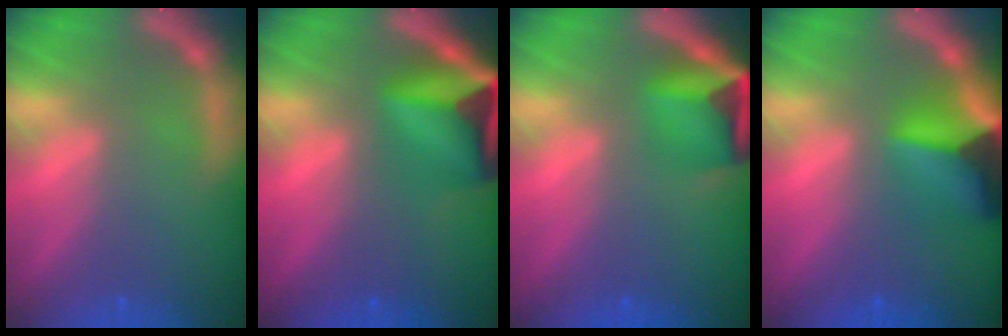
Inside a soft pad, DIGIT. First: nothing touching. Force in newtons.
{"total": 10.0}
{"total": 6.4}
{"total": 8.4}